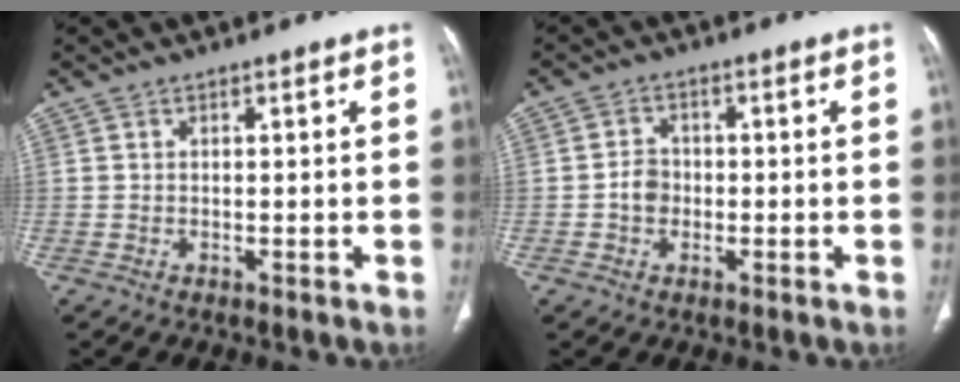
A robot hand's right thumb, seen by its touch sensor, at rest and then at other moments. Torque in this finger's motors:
{"motor_torque": [0.34, 0.27, 0.42, 0.18, -0.01]}